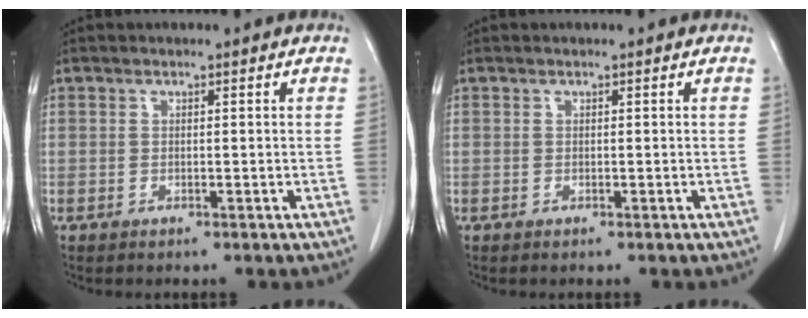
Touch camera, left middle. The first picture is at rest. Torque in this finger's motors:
{"motor_torque": [0.14, -0.13, 0.01, -0.01]}